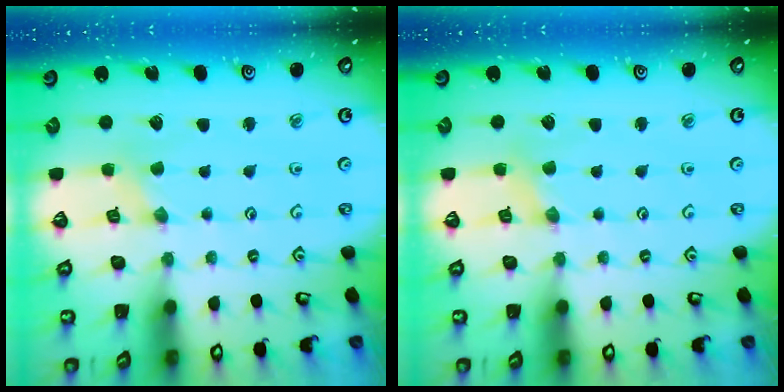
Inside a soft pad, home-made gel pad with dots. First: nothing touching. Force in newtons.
{"total": 2.2, "press": 2.1, "slide": 0.5}